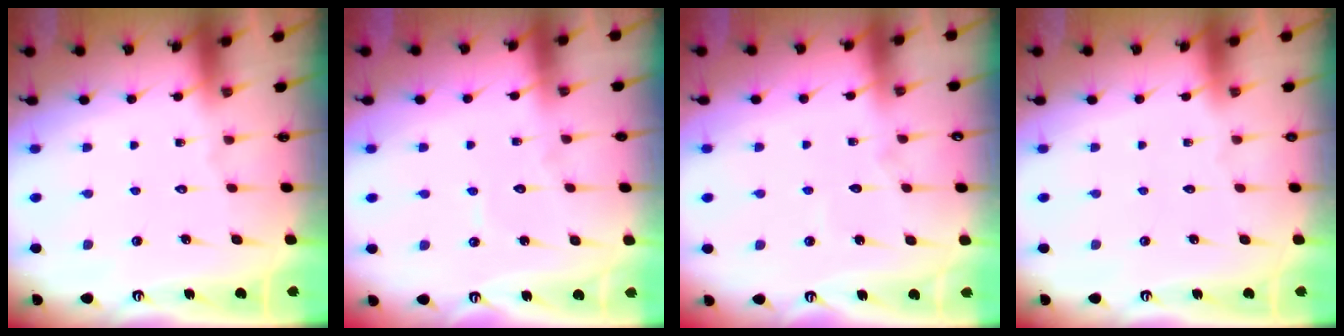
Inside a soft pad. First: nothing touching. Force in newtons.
{"total": 3.3, "press": 3.3, "slide": 0.1}
{"total": 4.1, "press": 4.0, "slide": 0.3}
{"total": 0.0}